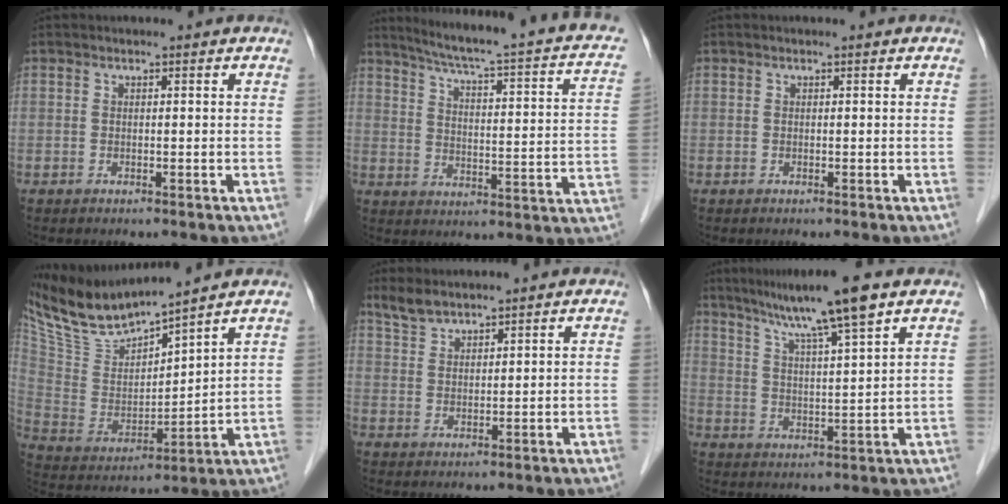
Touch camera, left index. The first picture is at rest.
{"total": 21.1, "force": [16.3, 2.4, 13.1], "torque": [-0.187, -0.017, 0.195]}
{"total": 0.0}
{"total": 14.6, "force": [13.1, 0.6, 6.4], "torque": [-0.140, 0.000, 0.261]}
{"total": 3.6, "force": [3.4, 0.6, 0.9], "torque": [-0.024, 0.012, 0.072]}
{"total": 10.6, "force": [7.7, -1.2, 7.1], "torque": [-0.120, 0.012, 0.131]}